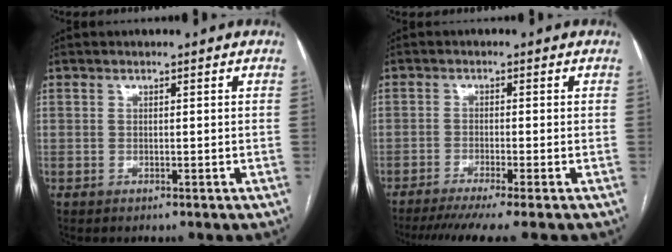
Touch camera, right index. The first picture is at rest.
{"total": 8.0, "force": [-6.6, -1.2, 4.3], "torque": [-0.052, -0.021, -0.103]}